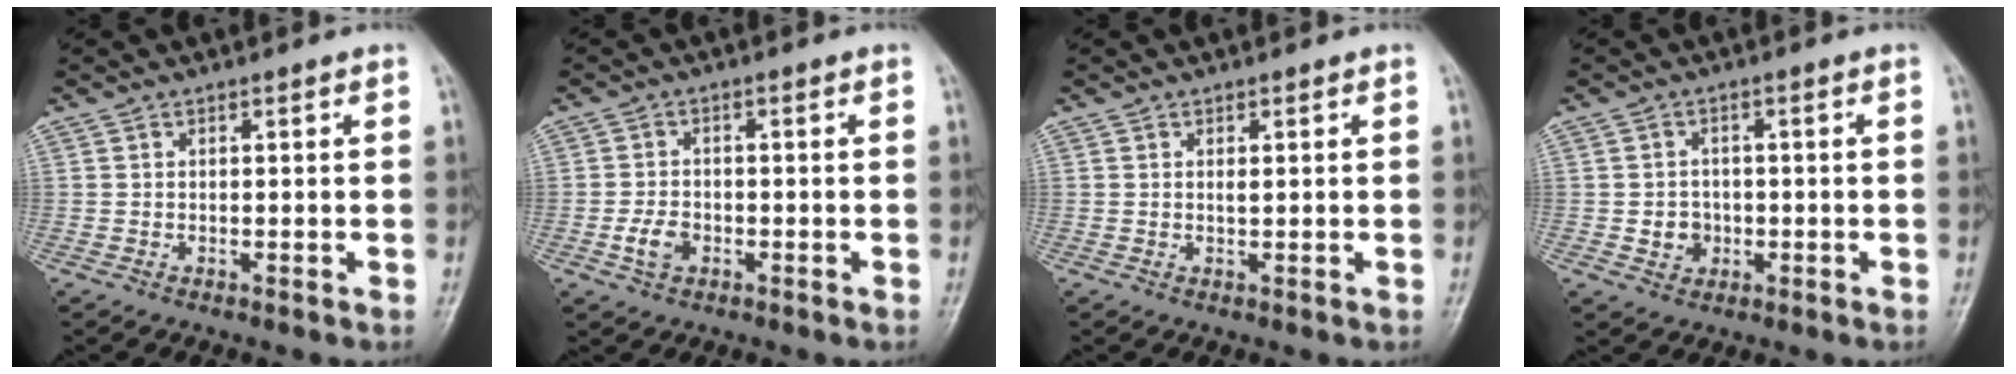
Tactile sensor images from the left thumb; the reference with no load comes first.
{"total": 3.7, "force": [-1.4, 2.6, 2.3], "torque": [-0.040, 0.007, -0.026]}
{"total": 0.7, "force": [0.2, 0.2, 0.6], "torque": [-0.010, -0.002, 0.004]}
{"total": 3.7, "force": [-0.7, 3.4, 1.4], "torque": [-0.001, 0.006, -0.009]}